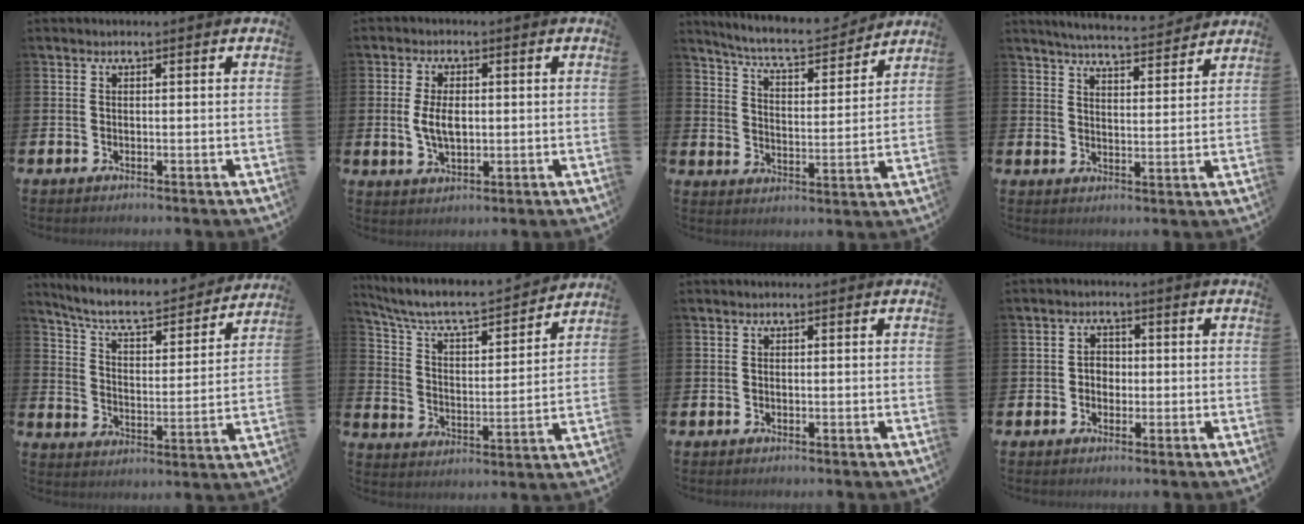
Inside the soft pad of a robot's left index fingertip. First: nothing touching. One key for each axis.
{"total": 4.9, "fx": 0.3, "fy": 2.7, "fz": 4.1, "tx": -0.075, "ty": 0.001, "tz": -0.002}
{"total": 7.0, "fx": 6.6, "fy": 0.7, "fz": 2.0, "tx": -0.062, "ty": -0.050, "tz": 0.111}
{"total": 5.5, "fx": 5.4, "fy": 0.0, "fz": 1.0, "tx": -0.031, "ty": -0.036, "tz": 0.094}
{"total": 7.2, "fx": 6.5, "fy": 1.4, "fz": 2.6, "tx": -0.078, "ty": -0.049, "tz": 0.107}
{"total": 7.3, "fx": 6.6, "fy": 1.5, "fz": 2.8, "tx": -0.088, "ty": -0.046, "tz": 0.109}
{"total": 0.0}
{"total": 2.4, "fx": -0.3, "fy": 2.0, "fz": 1.3, "tx": -0.015, "ty": 0.003, "tz": -0.011}